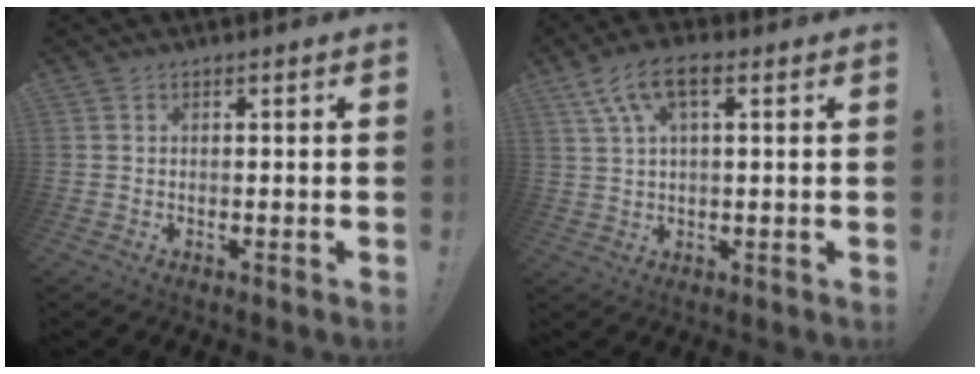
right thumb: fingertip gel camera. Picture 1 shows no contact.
{"total": 9.2, "force": [4.0, 3.8, 7.3], "torque": [-0.140, 0.002, 0.080]}